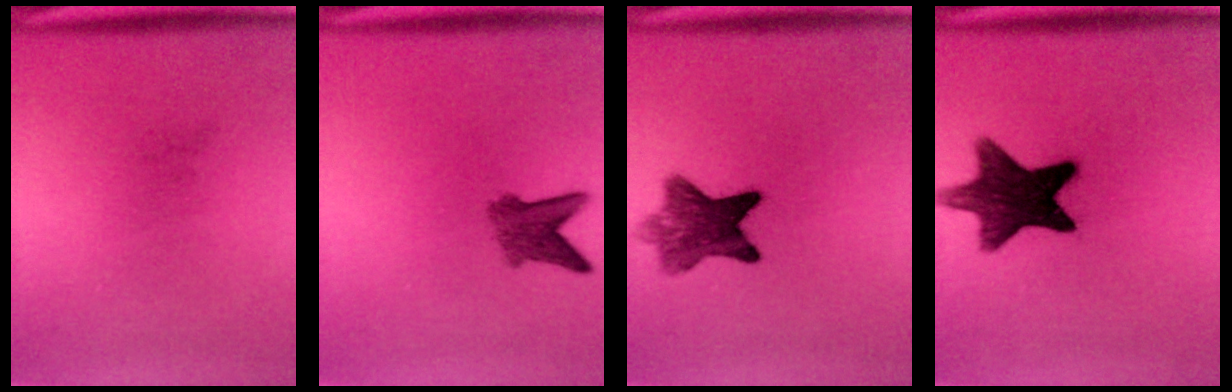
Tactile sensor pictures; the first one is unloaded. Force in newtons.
{"total": 3.9}
{"total": 7.6}
{"total": 12.5}